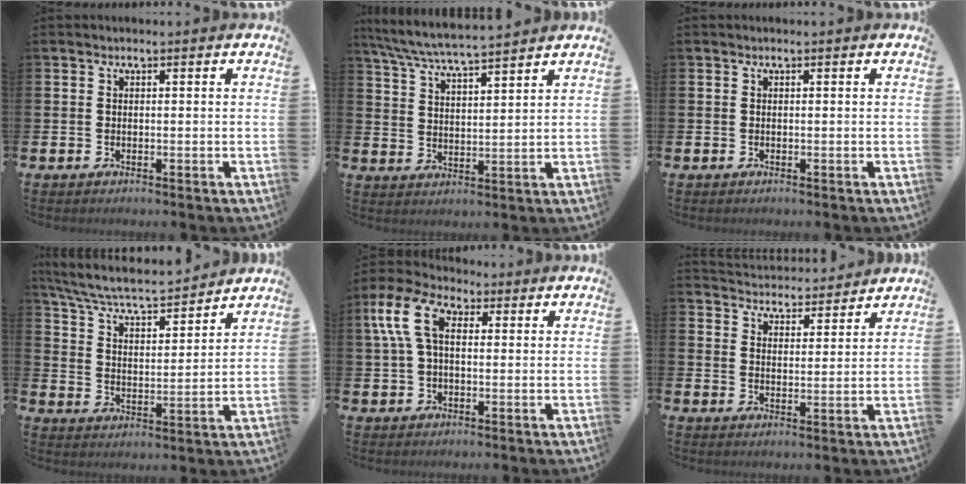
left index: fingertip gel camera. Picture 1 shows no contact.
{"total": 6.3, "force": [6.1, 0.0, 1.8], "torque": [-0.060, -0.032, 0.108]}
{"total": 0.0}
{"total": 6.8, "force": [6.3, 0.9, 2.2], "torque": [-0.078, -0.046, 0.107]}
{"total": 8.5, "force": [3.5, 5.0, 5.8], "torque": [-0.147, 0.010, 0.063]}
{"total": 4.6, "force": [4.6, 0.7, -0.3], "torque": [-0.011, -0.034, 0.080]}